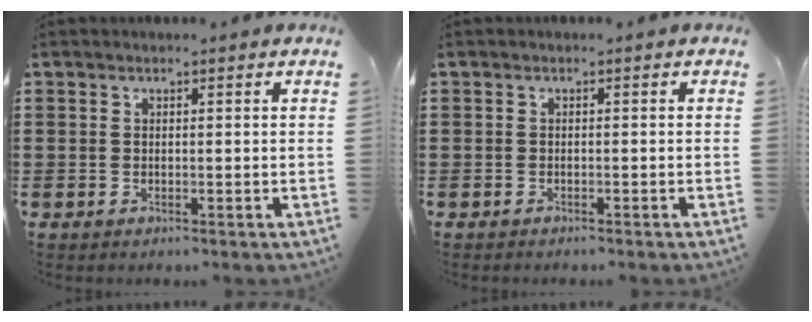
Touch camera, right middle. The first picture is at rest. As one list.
[{"total": 0.0}]